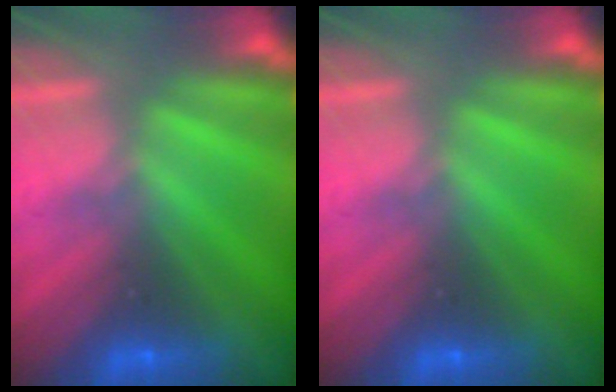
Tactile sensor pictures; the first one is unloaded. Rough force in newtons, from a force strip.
{"total": 0.0}